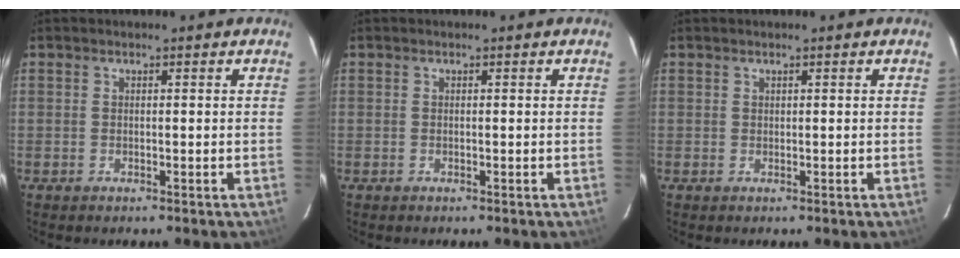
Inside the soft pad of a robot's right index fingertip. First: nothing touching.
{"total": 0.0}
{"total": 0.0}